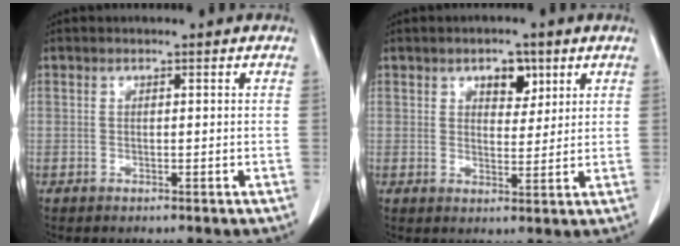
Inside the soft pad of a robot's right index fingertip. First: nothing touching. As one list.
[{"total": 4.4, "force": [2.4, 2.4, 2.8], "torque": [-0.038, 0.004, 0.036]}]